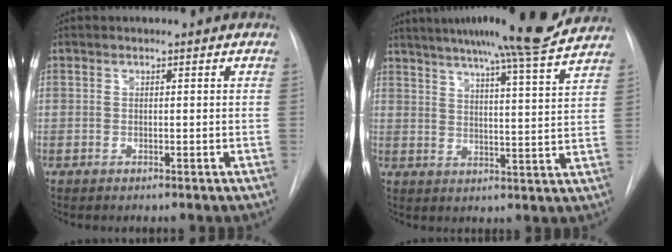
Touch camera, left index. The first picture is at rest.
{"total": 19.9, "force": [17.3, -0.5, 9.8], "torque": [-0.160, -0.017, 0.230]}